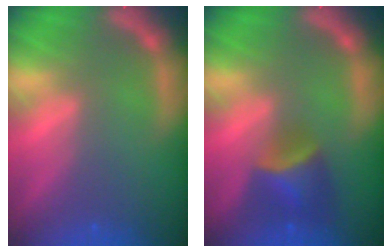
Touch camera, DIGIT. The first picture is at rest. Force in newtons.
{"total": 4.4}